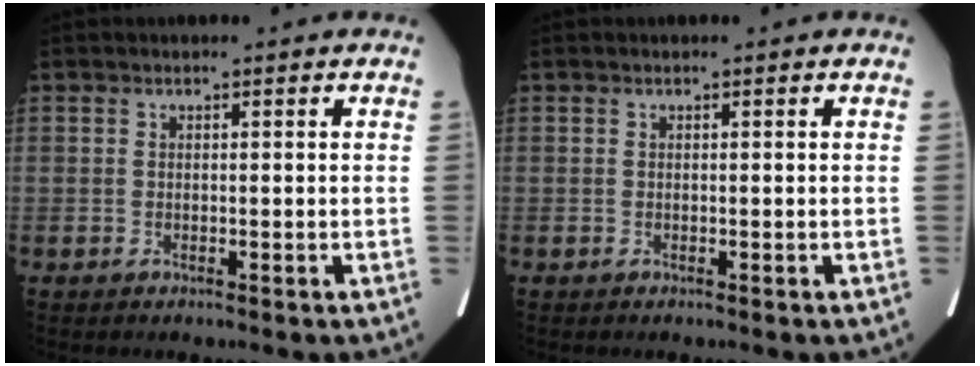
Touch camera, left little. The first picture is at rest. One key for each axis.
{"total": 0.0}